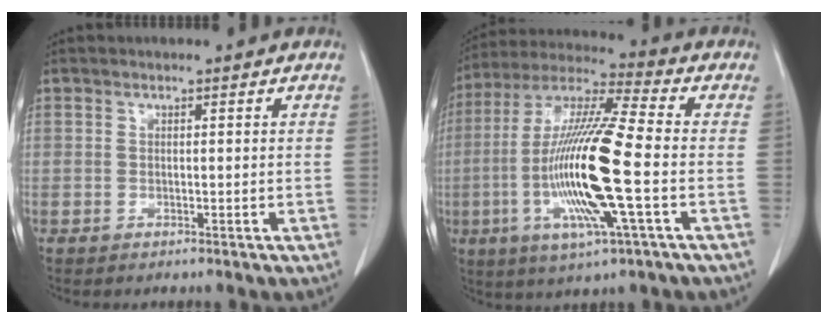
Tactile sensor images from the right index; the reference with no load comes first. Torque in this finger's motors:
{"motor_torque": [2.14, 0.00, 0.57, 0.19]}